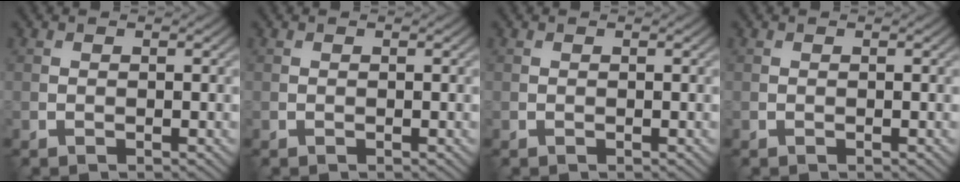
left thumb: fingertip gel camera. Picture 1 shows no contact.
{"total": 0.0}
{"total": 0.0}
{"total": 0.0}